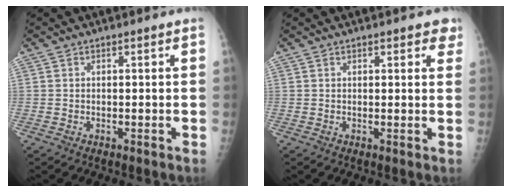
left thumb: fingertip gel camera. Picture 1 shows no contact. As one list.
[{"total": 3.1, "force": [2.0, 1.3, 1.9], "torque": [-0.001, -0.006, 0.020]}]